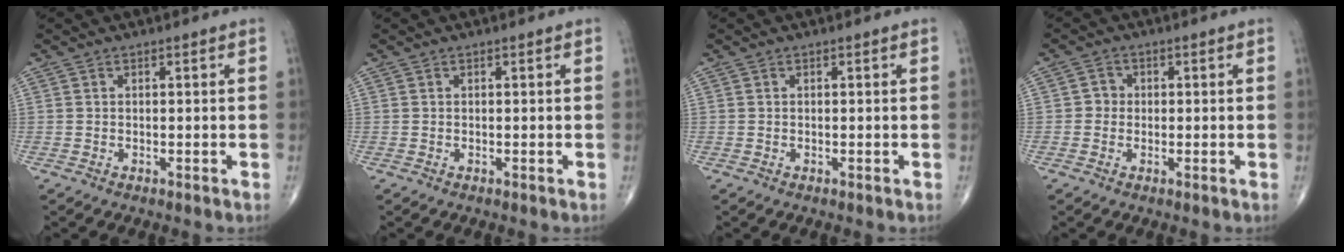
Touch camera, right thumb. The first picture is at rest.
{"total": 0.0}
{"total": 0.0}
{"total": 2.3, "force": [-0.2, 2.2, 0.7], "torque": [0.005, 0.008, -0.008]}